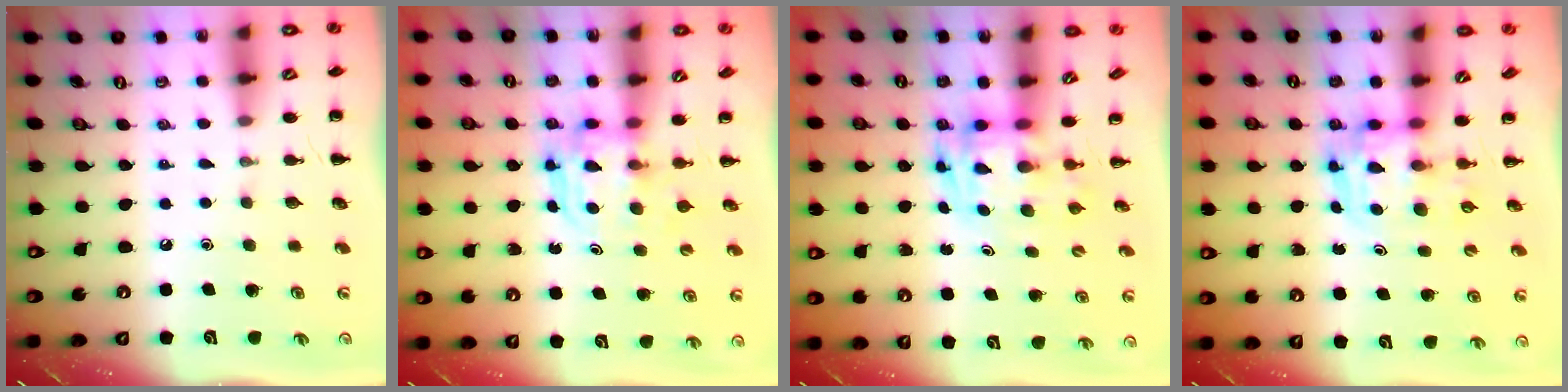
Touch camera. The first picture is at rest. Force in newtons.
{"total": 3.7, "press": 3.7, "slide": 0.2}
{"total": 3.4, "press": 3.4, "slide": 0.6}
{"total": 3.4, "press": 3.4, "slide": 0.6}